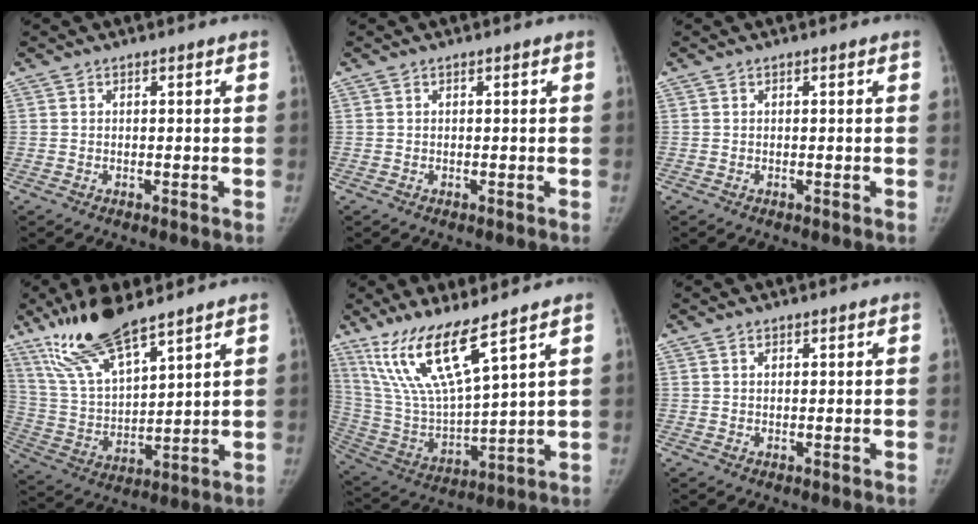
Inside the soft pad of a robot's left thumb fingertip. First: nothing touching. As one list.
[{"total": 0.0}, {"total": 0.0}, {"total": 15.1, "force": [11.2, 3.8, 9.3], "torque": [-0.170, -0.051, 0.230]}, {"total": 15.6, "force": [10.2, 2.5, 11.5], "torque": [-0.228, -0.055, 0.219]}, {"total": 0.8, "force": [0.5, 0.5, 0.4], "torque": [-0.006, -0.003, 0.009]}]